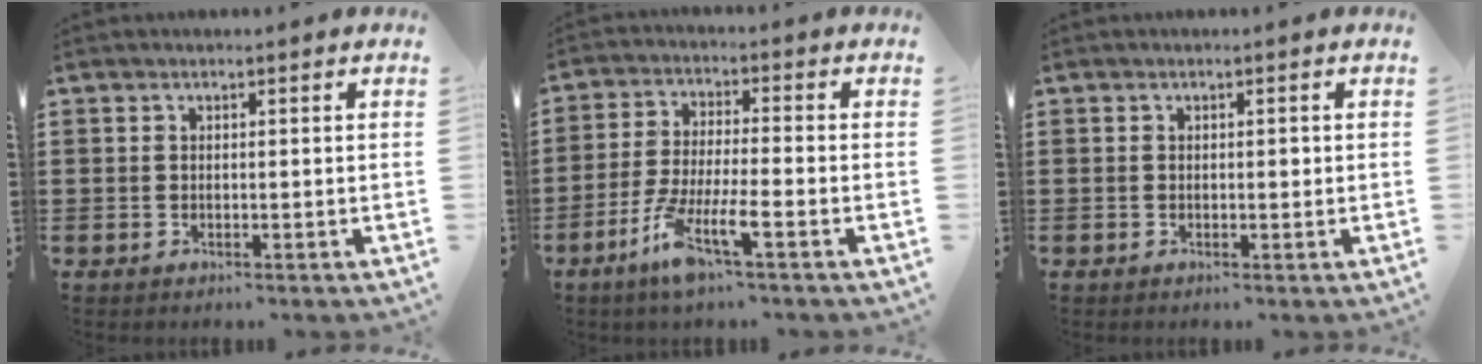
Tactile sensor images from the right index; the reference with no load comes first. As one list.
[{"total": 7.9, "force": [-4.7, 0.8, 6.3], "torque": [-0.141, -0.015, -0.092]}, {"total": 0.5, "force": [0.0, 0.3, 0.4], "torque": [-0.008, 0.000, 0.000]}]